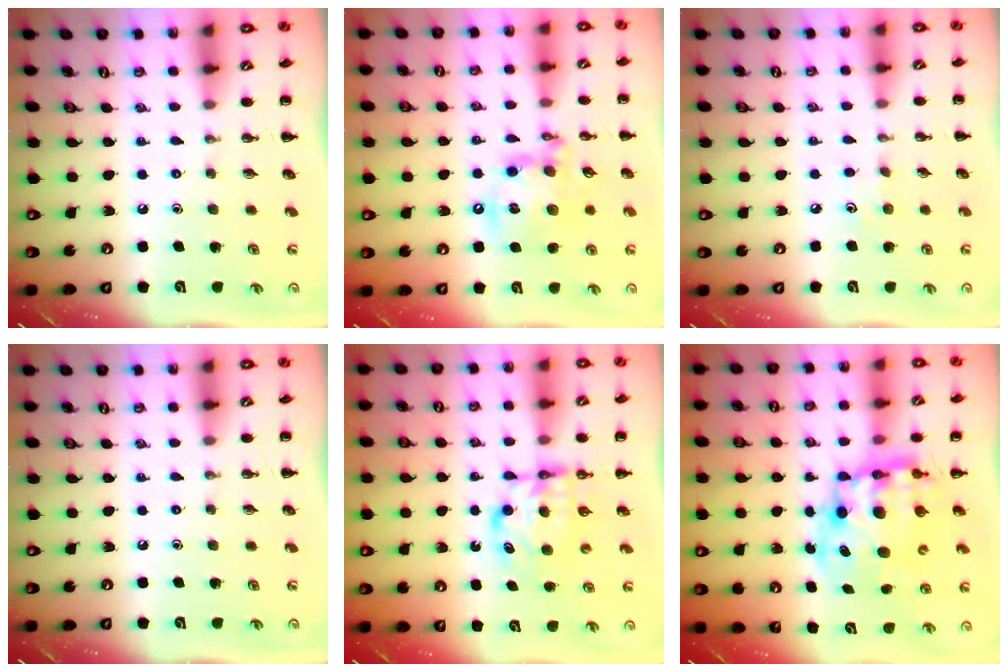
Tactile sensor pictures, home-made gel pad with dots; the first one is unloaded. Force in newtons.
{"total": 14.2, "press": 13.9, "slide": 3.0}
{"total": 3.7, "press": 3.6, "slide": 1.0}
{"total": 0.0}
{"total": 6.4, "press": 6.4, "slide": 0.5}
{"total": 11.8, "press": 11.5, "slide": 2.9}